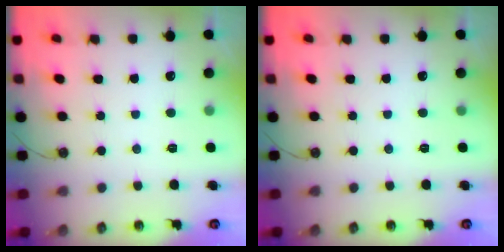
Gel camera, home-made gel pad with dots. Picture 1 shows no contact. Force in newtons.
{"total": 0.0}